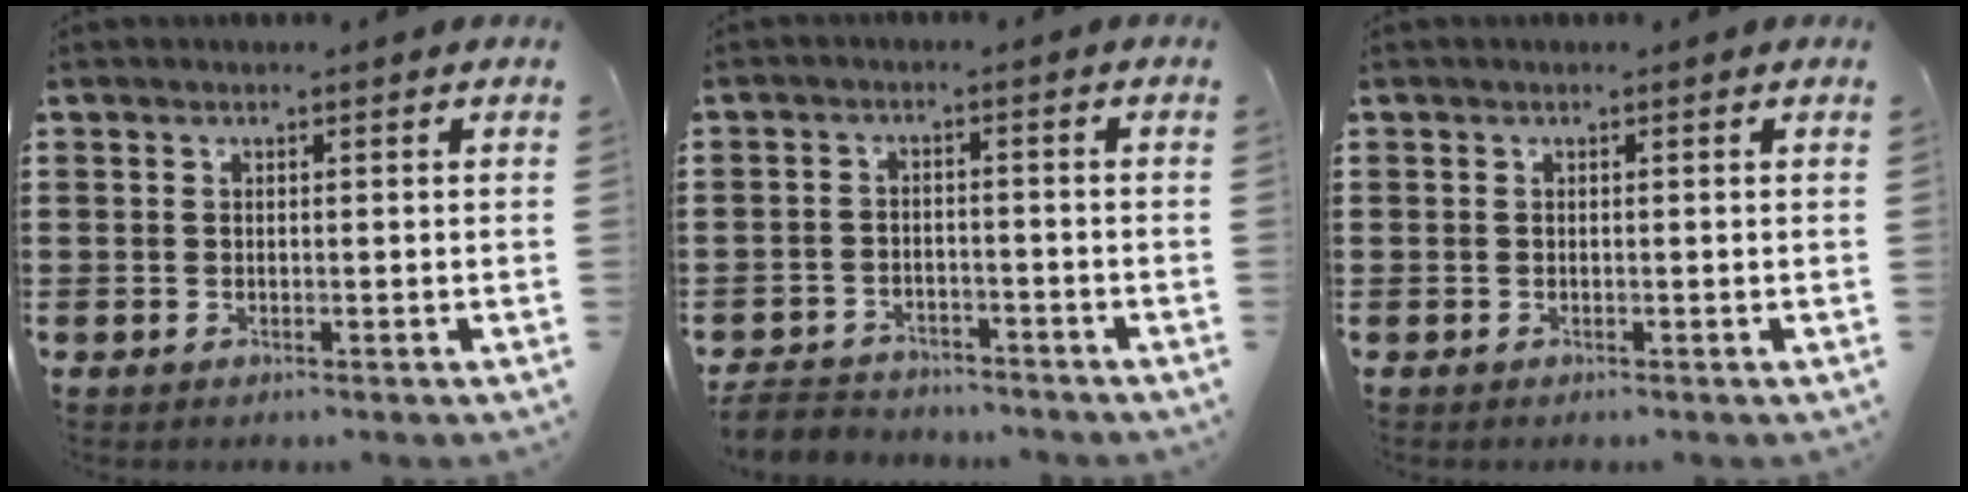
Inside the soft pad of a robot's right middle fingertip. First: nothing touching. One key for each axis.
{"total": 3.6, "fx": -3.5, "fy": 0.8, "fz": 0.0, "tx": -0.012, "ty": 0.000, "tz": -0.077}
{"total": 0.0}